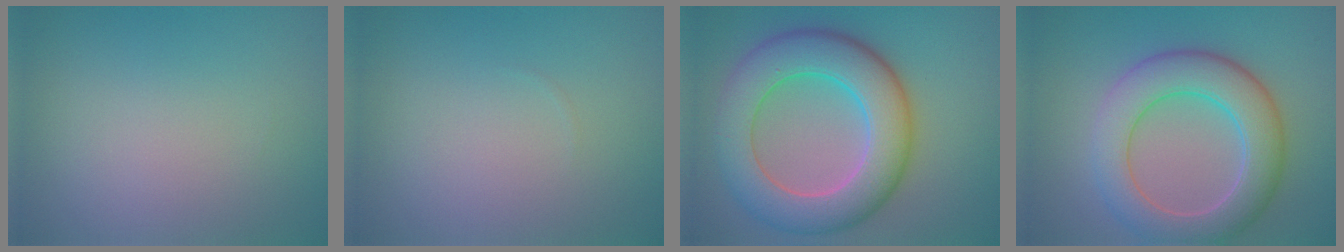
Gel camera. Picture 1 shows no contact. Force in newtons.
{"total": 0.0}
{"total": 9.4, "press": 9.4, "slide": 0.4}
{"total": 7.1, "press": 7.1, "slide": 0.8}